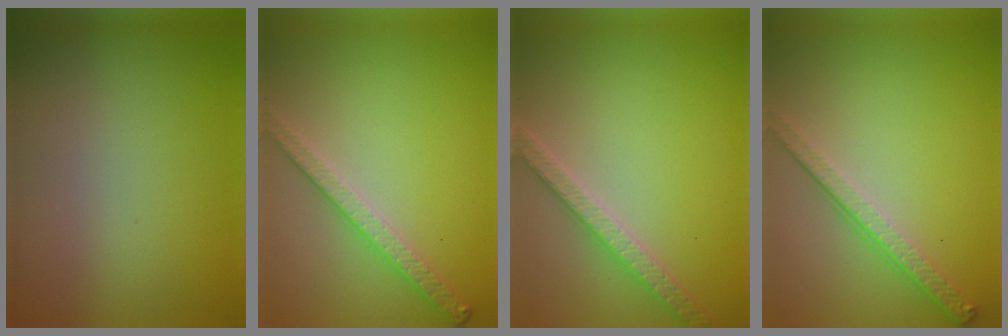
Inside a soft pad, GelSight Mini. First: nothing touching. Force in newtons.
{"total": 2.7, "press": 2.6, "slide": 0.9}
{"total": 2.7, "press": 2.7, "slide": 0.1}
{"total": 3.9, "press": 2.8, "slide": 2.7}